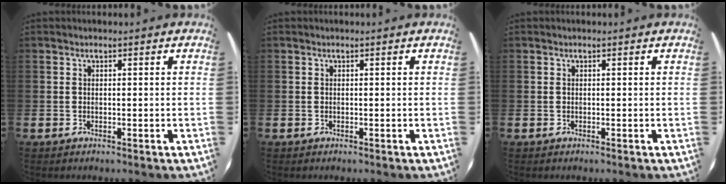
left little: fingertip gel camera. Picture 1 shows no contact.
{"total": 0.0}
{"total": 0.0}